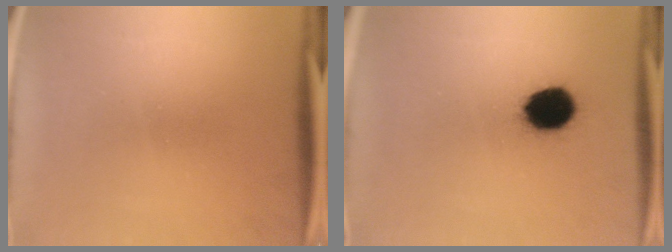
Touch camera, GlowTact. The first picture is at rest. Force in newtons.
{"total": 11.4}